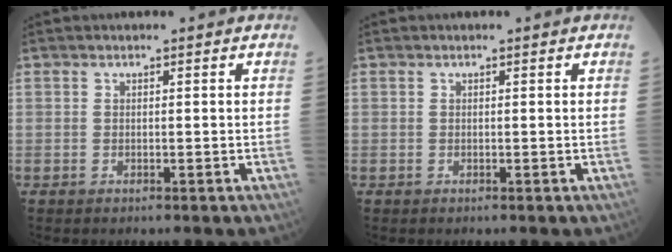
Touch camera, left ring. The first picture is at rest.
{"total": 0.0}